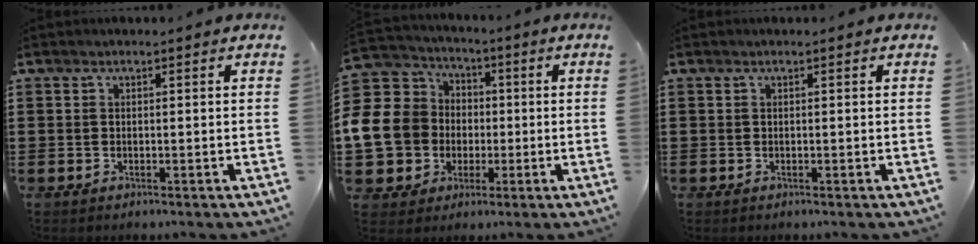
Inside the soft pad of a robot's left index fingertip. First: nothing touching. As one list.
[{"total": 12.5, "force": [-1.7, 11.6, 4.3], "torque": [-0.153, 0.018, -0.031]}, {"total": 0.0}]